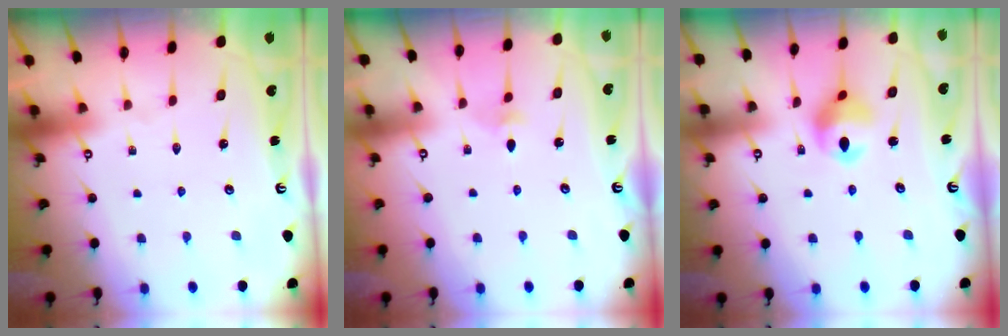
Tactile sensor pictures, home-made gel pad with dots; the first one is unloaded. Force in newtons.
{"total": 2.9, "press": 2.8, "slide": 0.8}
{"total": 10.1, "press": 10.0, "slide": 1.3}